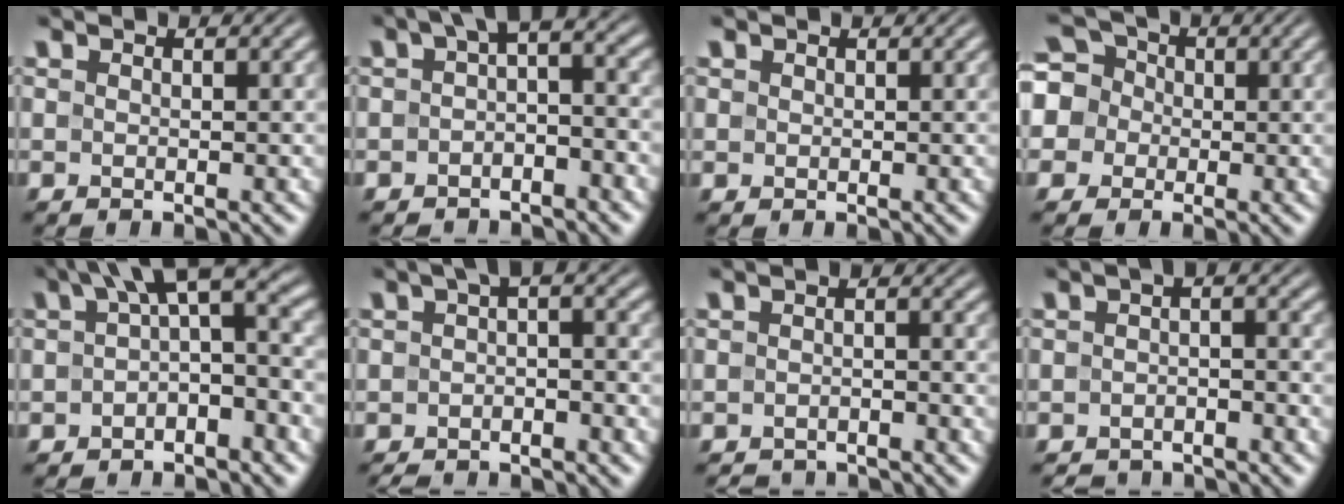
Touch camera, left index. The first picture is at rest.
{"total": 3.7, "force": [-0.9, 2.0, 3.0], "torque": [-0.031, 0.012, -0.027]}
{"total": 1.2, "force": [0.5, 1.1, 0.1], "torque": [0.004, -0.002, 0.005]}
{"total": 6.7, "force": [-0.2, 6.4, 2.1], "torque": [-0.050, 0.038, -0.043]}
{"total": 6.5, "force": [0.7, 2.7, 5.9], "torque": [-0.076, 0.016, -0.004]}
{"total": 3.5, "force": [-1.8, 1.4, 2.6], "torque": [-0.036, 0.007, -0.037]}
{"total": 2.7, "force": [-2.4, 0.9, 0.8], "torque": [-0.007, -0.001, -0.043]}
{"total": 3.3, "force": [-2.4, 1.5, 1.7], "torque": [-0.017, 0.003, -0.046]}